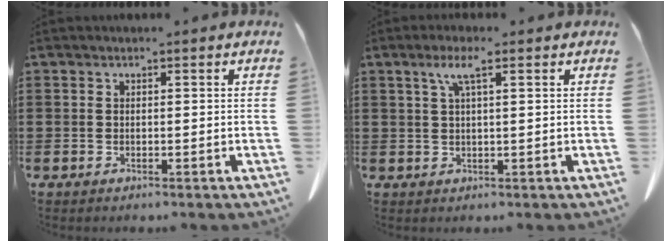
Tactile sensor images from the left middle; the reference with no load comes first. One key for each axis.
{"total": 3.7, "fx": 1.8, "fy": 0.5, "fz": 3.2, "tx": -0.069, "ty": 0.007, "tz": 0.028}